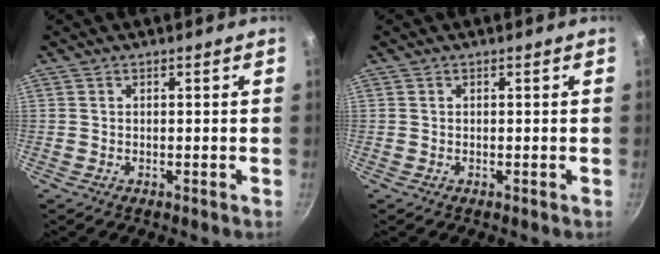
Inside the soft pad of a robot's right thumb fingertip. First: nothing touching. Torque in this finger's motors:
{"motor_torque": [-0.08, 0.09, 0.33, 0.08, 0.03]}